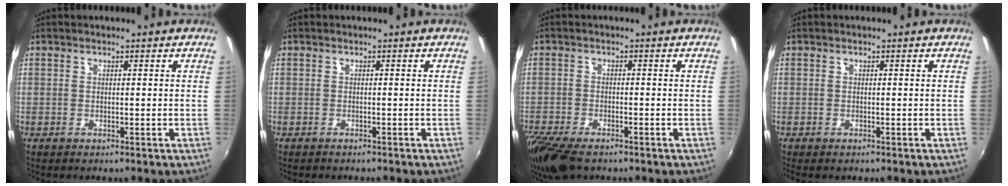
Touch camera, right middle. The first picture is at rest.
{"total": 1.3, "force": [-1.2, 0.0, 0.4], "torque": [-0.013, -0.008, -0.017]}
{"total": 10.2, "force": [-7.8, 3.5, 5.6], "torque": [-0.142, -0.046, -0.145]}
{"total": 0.9, "force": [-0.7, 0.1, 0.5], "torque": [-0.013, -0.005, -0.010]}